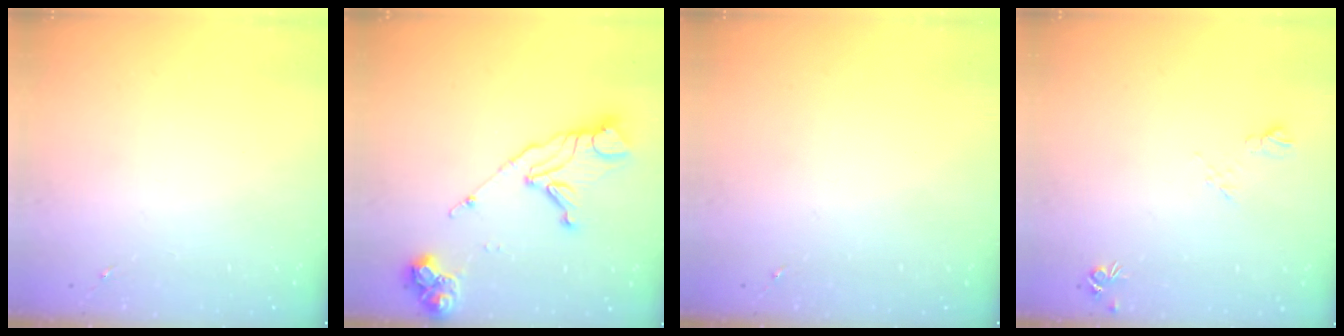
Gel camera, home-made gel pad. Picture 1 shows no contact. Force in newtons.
{"total": 14.7, "press": 14.6, "slide": 1.7}
{"total": 0.0}
{"total": 5.3, "press": 5.2, "slide": 0.9}